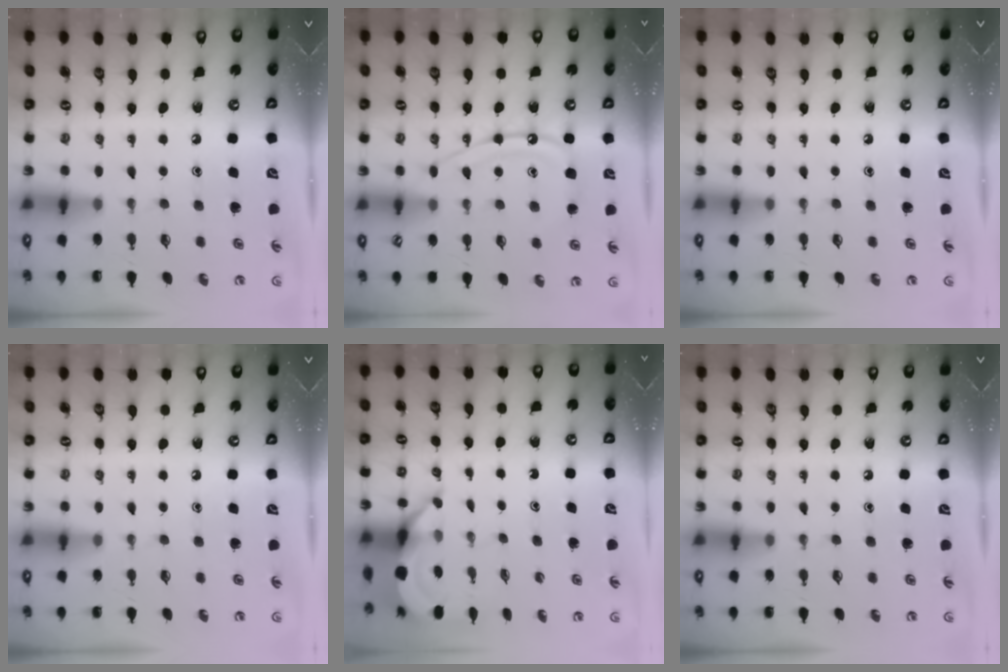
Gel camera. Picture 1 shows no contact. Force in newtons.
{"total": 11.8, "press": 11.8, "slide": 1.1}
{"total": 0.0}
{"total": 0.0}
{"total": 5.0, "press": 5.0, "slide": 0.6}
{"total": 0.0}